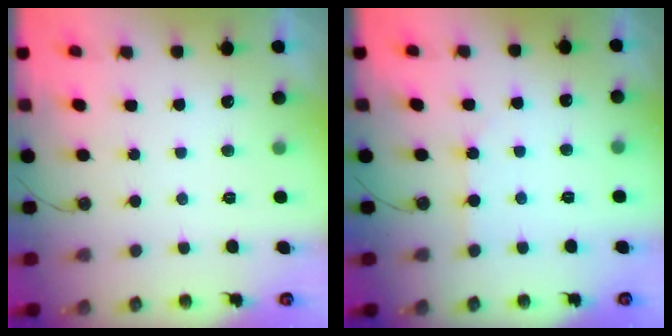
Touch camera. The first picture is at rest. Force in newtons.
{"total": 2.2, "press": 2.2, "slide": 0.4}